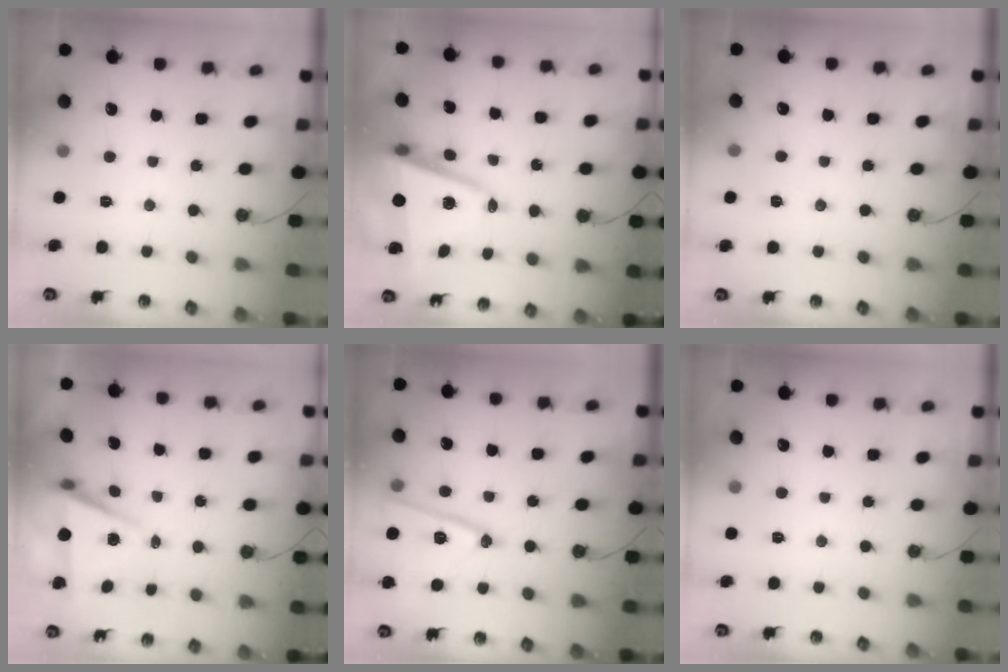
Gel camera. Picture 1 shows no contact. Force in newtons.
{"total": 10.6, "press": 10.4, "slide": 1.9}
{"total": 4.8, "press": 2.1, "slide": 4.3}
{"total": 6.9, "press": 5.4, "slide": 4.3}
{"total": 15.2, "press": 15.0, "slide": 2.3}
{"total": 0.0}